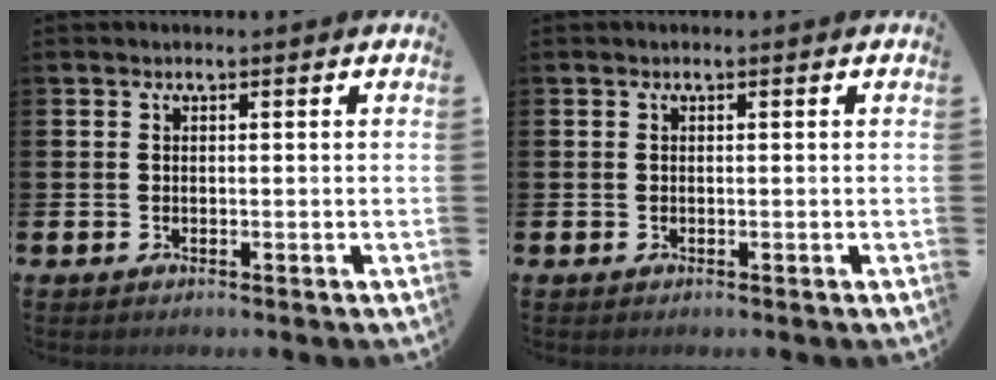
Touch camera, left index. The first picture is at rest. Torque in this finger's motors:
{"motor_torque": [0.00, 0.00, 0.00, 0.01]}